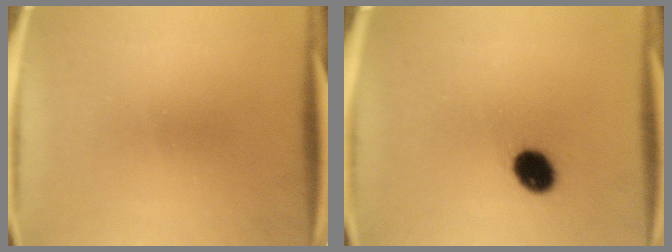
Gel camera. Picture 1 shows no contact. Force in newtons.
{"total": 7.2}